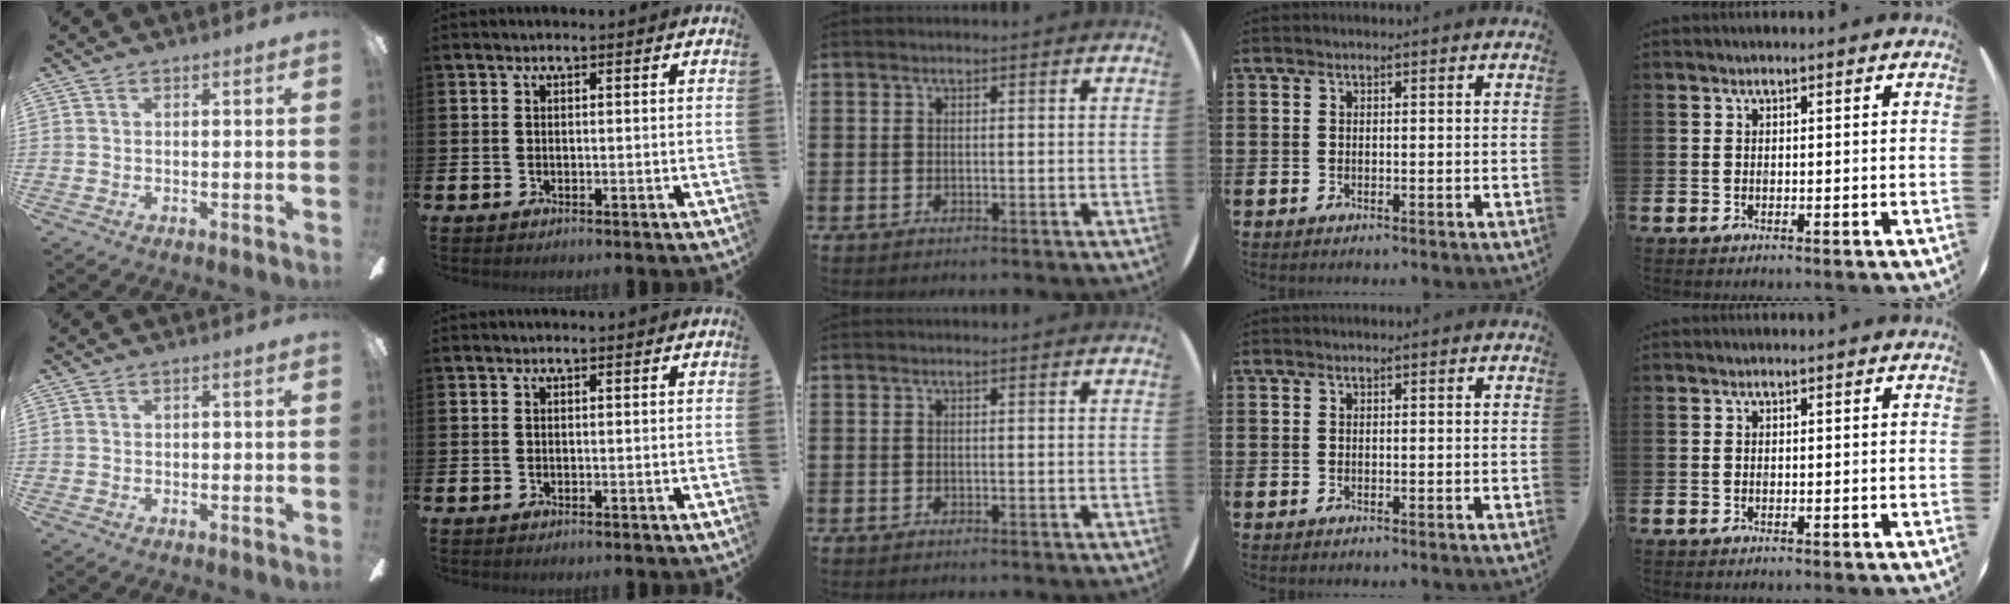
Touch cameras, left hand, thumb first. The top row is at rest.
{"thumb": {"total": 0.5, "force": [-0.2, 0.3, 0.4], "torque": [-0.007, 0.003, -0.003]}}